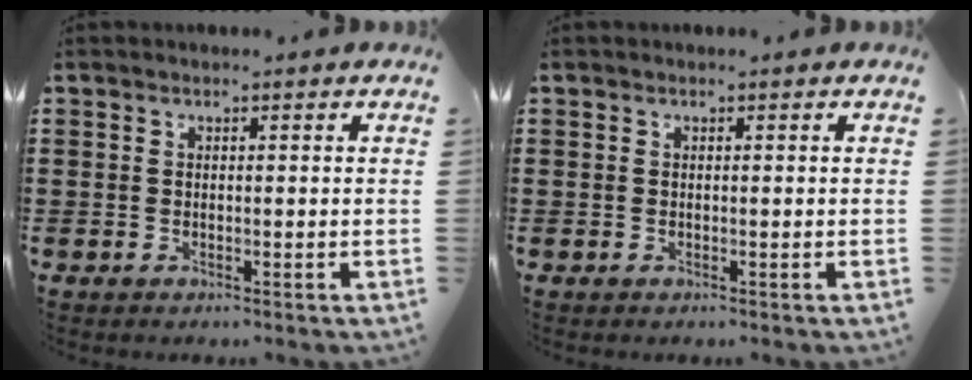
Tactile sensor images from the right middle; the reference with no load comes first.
{"total": 0.0}